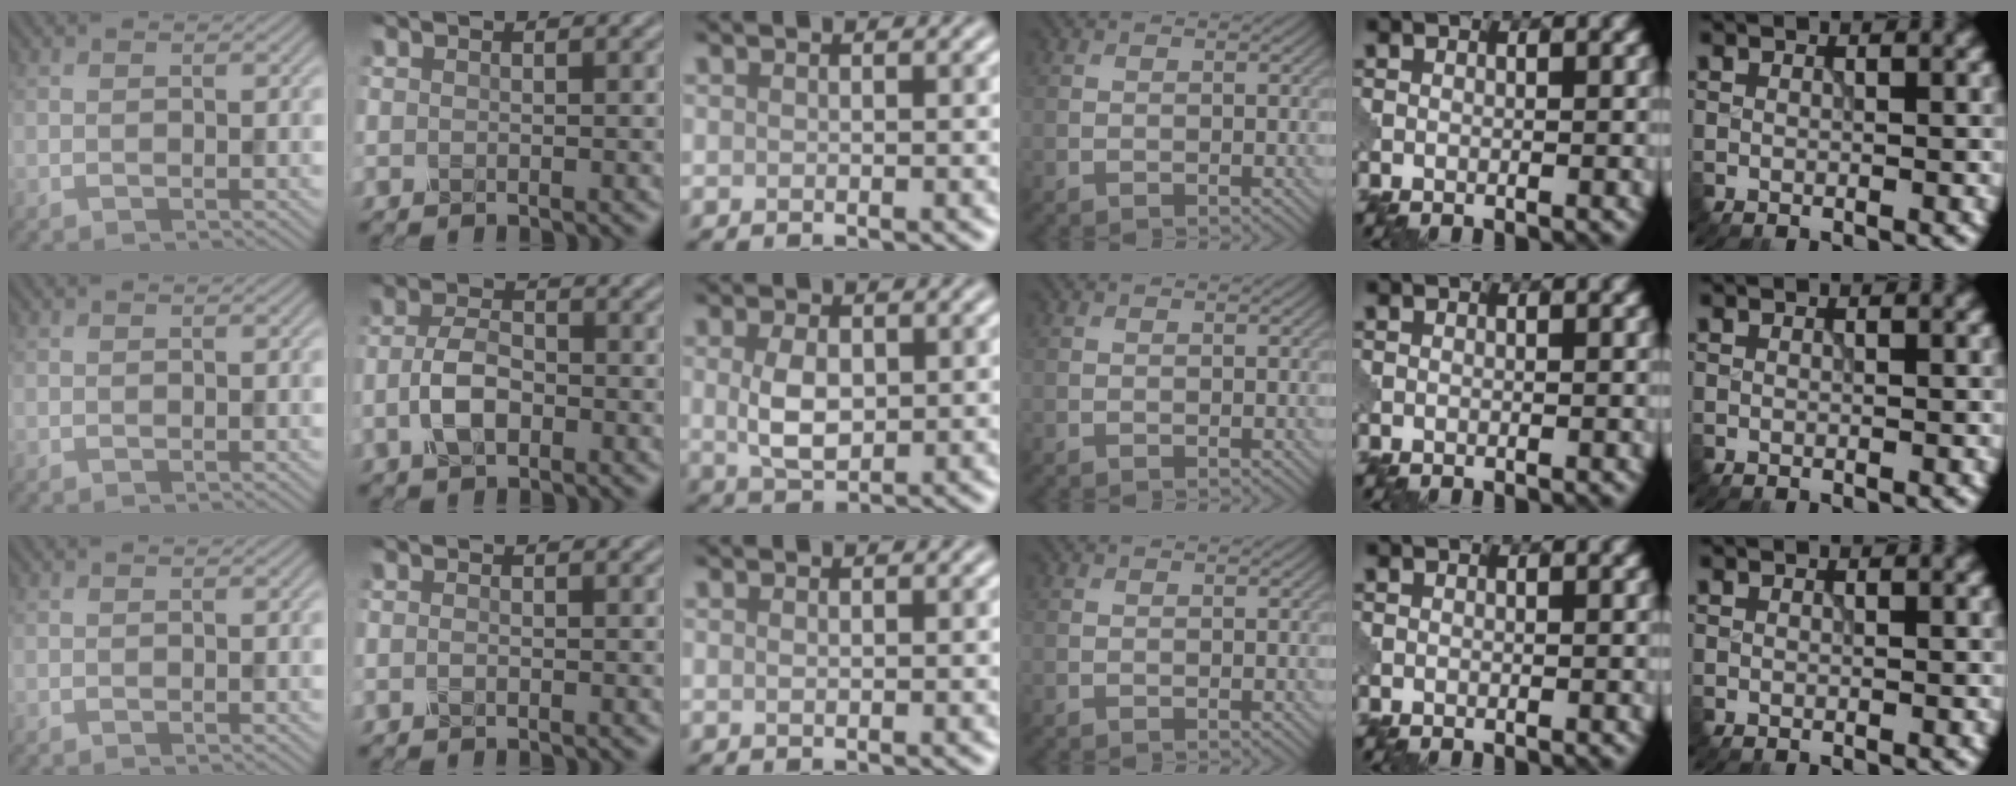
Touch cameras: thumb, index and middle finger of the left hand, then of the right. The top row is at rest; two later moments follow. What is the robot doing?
{"motion": "close", "object": "eyeshadow palette"}